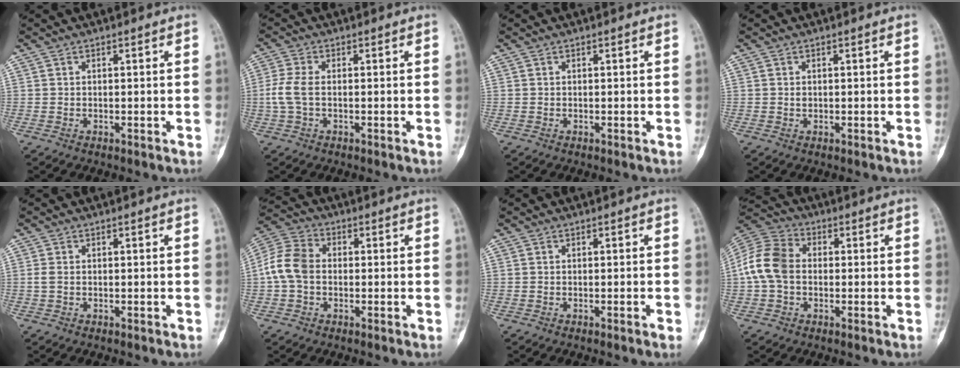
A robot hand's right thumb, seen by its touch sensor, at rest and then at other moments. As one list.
[{"total": 4.6, "force": [-0.4, 2.4, 3.9], "torque": [-0.107, 0.007, -0.012]}, {"total": 0.0}, {"total": 0.6, "force": [0.0, 0.5, 0.4], "torque": [-0.003, 0.002, -0.001]}, {"total": 1.1, "force": [-0.1, 0.7, 0.8], "torque": [-0.024, -0.002, -0.003]}, {"total": 8.3, "force": [-0.6, 6.1, 5.6], "torque": [-0.110, 0.025, -0.023]}, {"total": 1.2, "force": [-0.6, -0.2, 1.0], "torque": [-0.017, -0.002, -0.006]}, {"total": 10.4, "force": [-0.4, 7.7, 7.1], "torque": [-0.141, 0.030, -0.019]}]